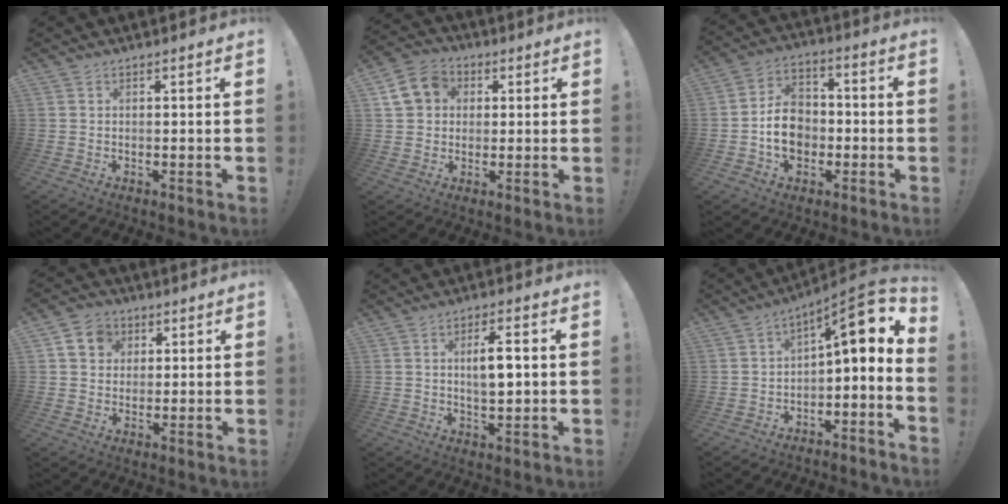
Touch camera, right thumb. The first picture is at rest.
{"total": 10.7, "force": [2.9, 9.2, 4.5], "torque": [-0.069, 0.000, 0.061]}
{"total": 12.1, "force": [-2.2, 9.6, 6.9], "torque": [-0.106, 0.023, -0.034]}
{"total": 8.1, "force": [3.1, 6.9, 3.0], "torque": [-0.045, -0.005, 0.063]}
{"total": 6.9, "force": [0.9, 2.4, 6.4], "torque": [-0.101, 0.001, 0.010]}
{"total": 10.1, "force": [3.0, 2.7, 9.2], "torque": [-0.128, -0.027, 0.046]}